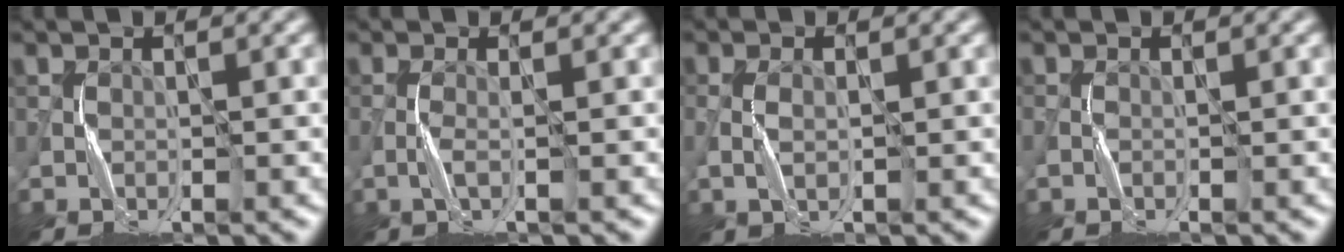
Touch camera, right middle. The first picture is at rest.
{"total": 1.6, "force": [-0.4, 0.2, 1.5], "torque": [-0.037, 0.004, -0.012]}
{"total": 2.2, "force": [-0.1, 1.0, 1.9], "torque": [-0.052, 0.002, -0.004]}
{"total": 0.8, "force": [-0.3, 0.4, 0.6], "torque": [-0.017, 0.001, -0.008]}